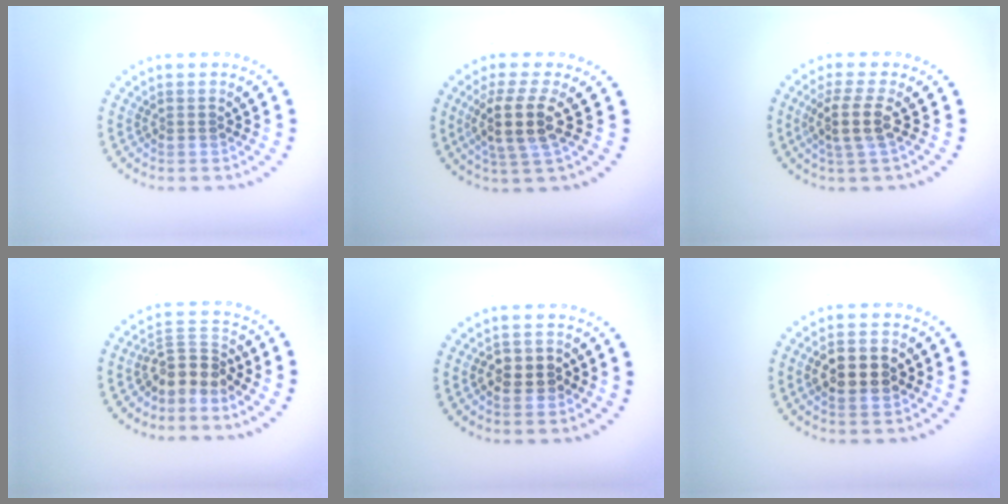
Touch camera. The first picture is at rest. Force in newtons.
{"total": 4.1, "press": 3.4, "slide": 2.2}
{"total": 2.8, "press": 2.3, "slide": 1.6}
{"total": 3.2, "press": 2.4, "slide": 2.2}
{"total": 2.5, "press": 2.5, "slide": 0.5}
{"total": 4.3, "press": 4.3, "slide": 0.3}